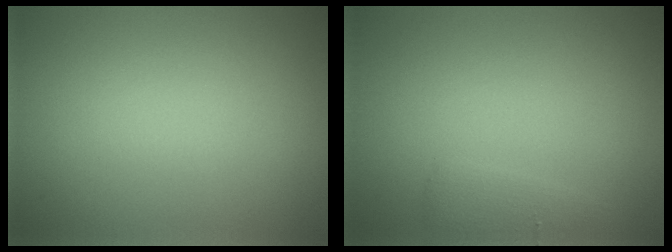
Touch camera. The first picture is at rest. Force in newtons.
{"total": 1.3, "press": 1.3, "slide": 0.1}